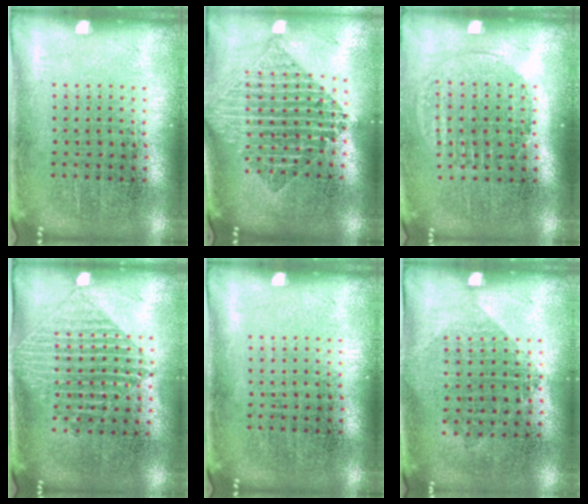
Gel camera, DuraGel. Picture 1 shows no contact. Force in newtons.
{"total": 2.2, "press": 1.7, "slide": 1.4}
{"total": 1.4, "press": 1.2, "slide": 0.6}
{"total": 1.3, "press": 1.1, "slide": 0.6}
{"total": 0.0}
{"total": 1.0, "press": 0.9, "slide": 0.5}